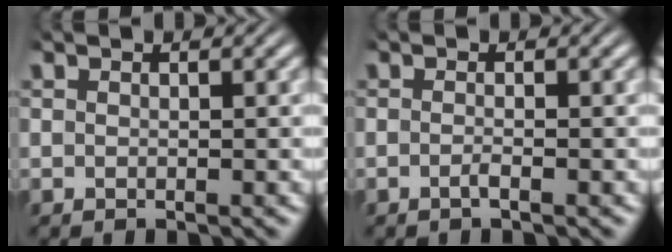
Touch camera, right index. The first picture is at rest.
{"total": 0.9, "force": [-0.7, 0.1, 0.5], "torque": [-0.010, 0.001, -0.018]}